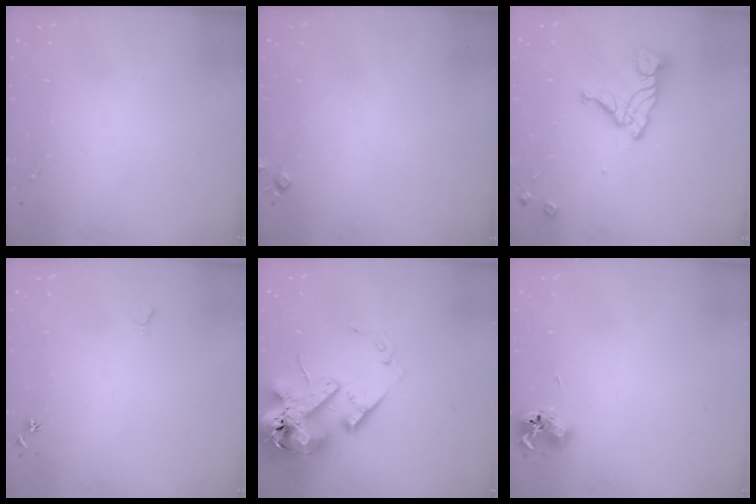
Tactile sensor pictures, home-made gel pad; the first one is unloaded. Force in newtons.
{"total": 5.1, "press": 5.1, "slide": 0.7}
{"total": 13.7, "press": 13.7, "slide": 1.3}
{"total": 5.6, "press": 5.5, "slide": 0.7}
{"total": 18.6, "press": 18.4, "slide": 3.2}
{"total": 6.8, "press": 6.8, "slide": 0.9}